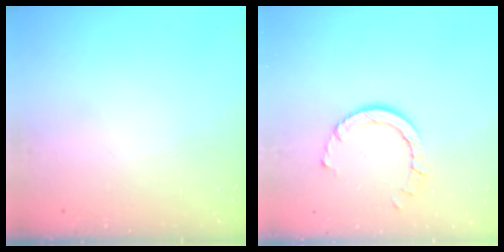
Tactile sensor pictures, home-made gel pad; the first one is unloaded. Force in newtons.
{"total": 5.8, "press": 5.8, "slide": 0.2}